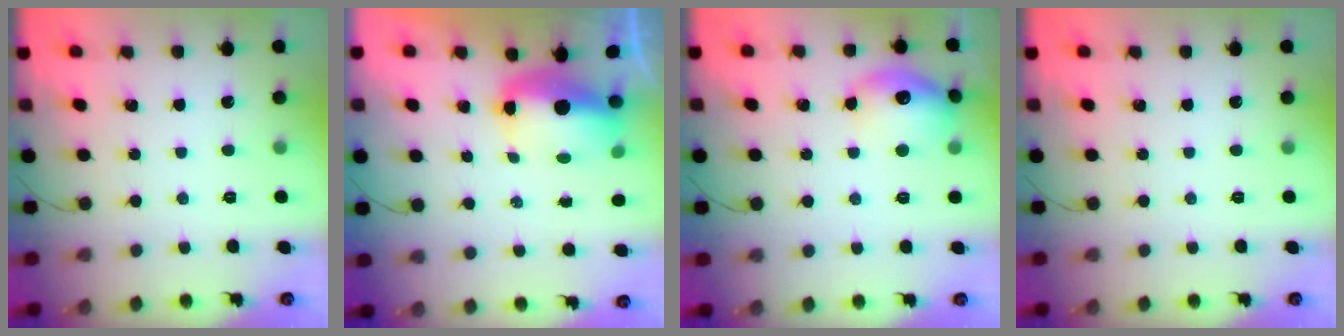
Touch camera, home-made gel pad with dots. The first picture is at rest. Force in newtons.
{"total": 8.6, "press": 8.4, "slide": 1.6}
{"total": 14.4, "press": 14.4, "slide": 1.1}
{"total": 0.0}